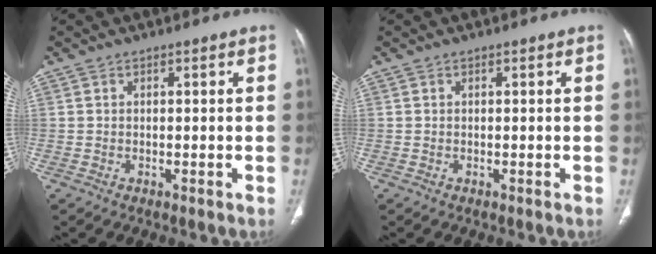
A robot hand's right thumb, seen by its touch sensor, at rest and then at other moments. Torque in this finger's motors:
{"motor_torque": [0.48, 0.47, -0.18, -0.18, -0.03]}